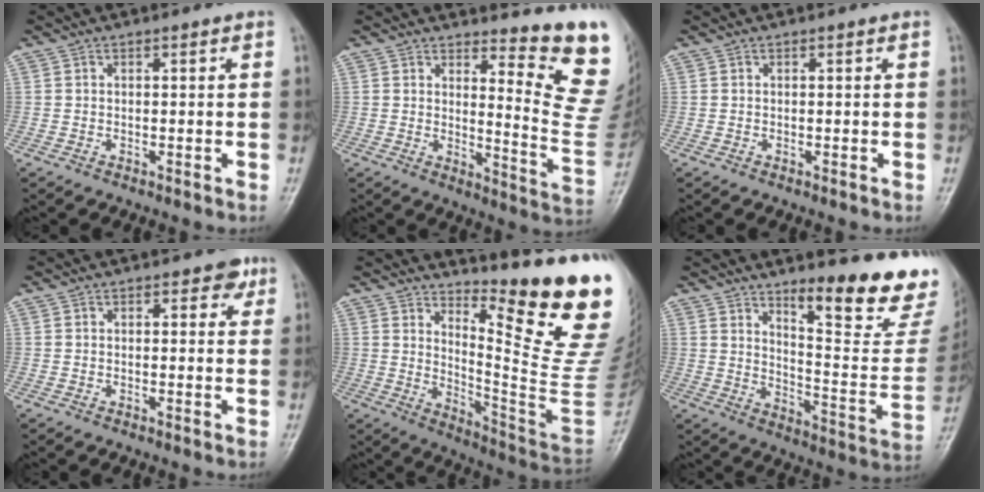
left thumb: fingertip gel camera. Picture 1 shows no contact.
{"total": 13.9, "force": [10.7, 2.8, 8.4], "torque": [-0.075, -0.132, 0.125]}
{"total": 0.0}
{"total": 2.5, "force": [1.3, 1.6, 1.4], "torque": [0.002, -0.003, 0.011]}
{"total": 19.2, "force": [12.3, 1.7, 14.7], "torque": [-0.180, -0.141, 0.186]}
{"total": 20.8, "force": [14.8, 4.5, 13.9], "torque": [-0.148, -0.111, 0.208]}